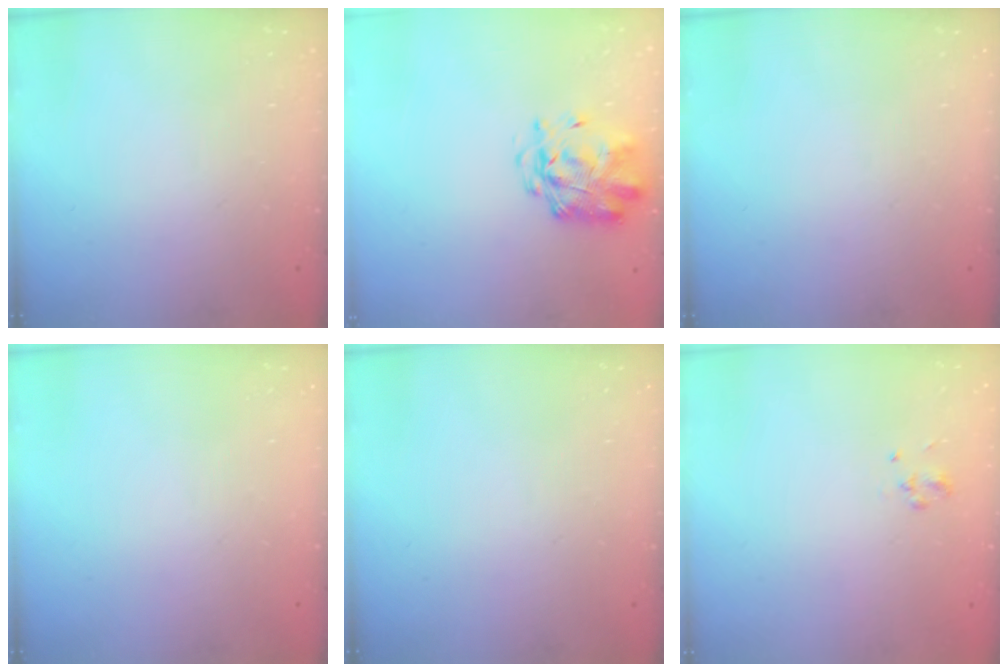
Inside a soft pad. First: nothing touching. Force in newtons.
{"total": 2.7, "press": 2.6, "slide": 0.7}
{"total": 0.0}
{"total": 0.0}
{"total": 0.0}
{"total": 1.4, "press": 1.3, "slide": 0.4}